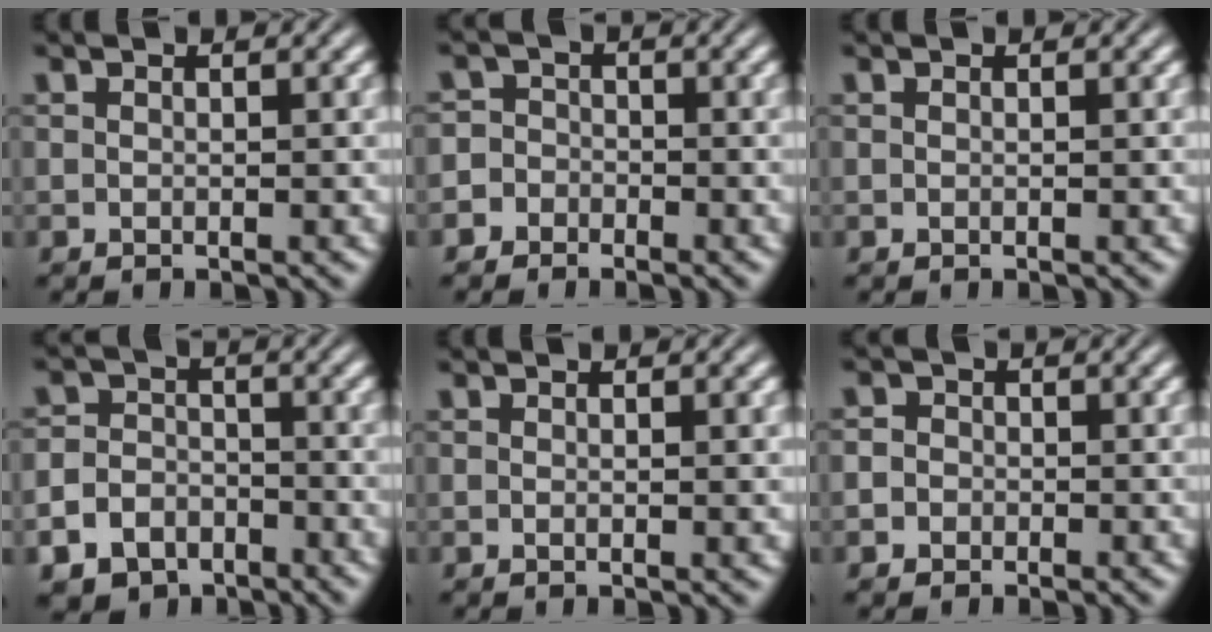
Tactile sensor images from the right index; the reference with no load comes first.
{"total": 2.9, "force": [-1.8, 2.3, -0.1], "torque": [0.005, -0.010, -0.036]}
{"total": 0.0}
{"total": 7.9, "force": [-4.4, 6.3, 1.8], "torque": [-0.022, -0.033, -0.075]}
{"total": 0.6, "force": [0.2, -0.1, 0.5], "torque": [-0.014, -0.007, 0.005]}
{"total": 1.5, "force": [-0.6, 1.4, 0.1], "torque": [0.005, -0.001, -0.016]}